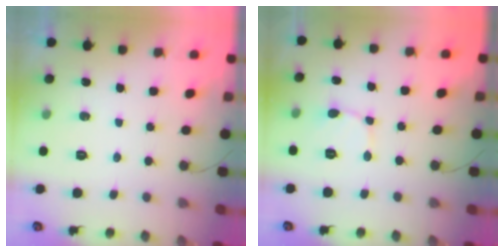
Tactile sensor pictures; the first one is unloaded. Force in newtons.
{"total": 1.6, "press": 1.6, "slide": 0.1}